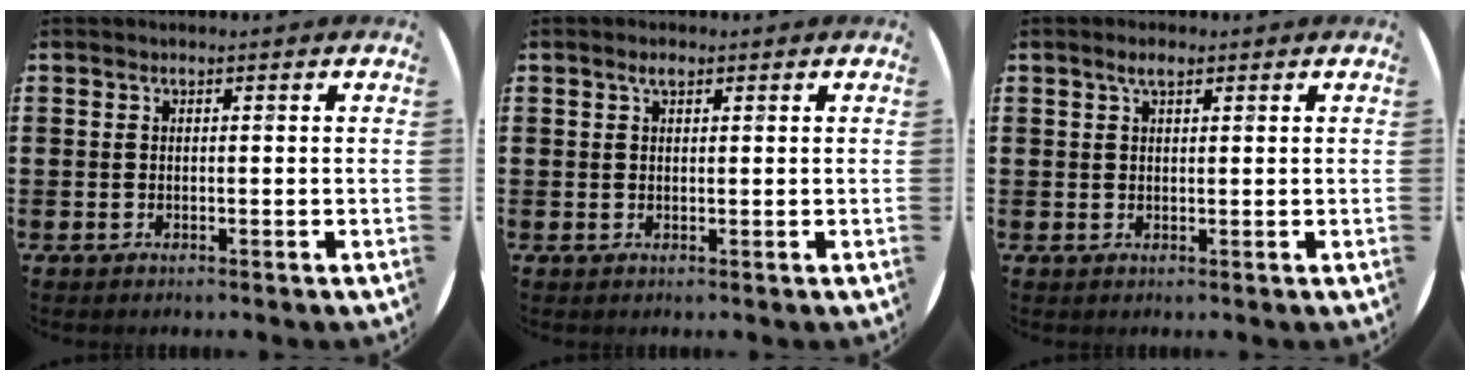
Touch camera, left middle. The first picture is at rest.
{"total": 1.3, "force": [0.9, 0.5, 0.7], "torque": [-0.015, 0.006, 0.014]}
{"total": 2.0, "force": [1.4, 0.7, 1.2], "torque": [-0.026, 0.006, 0.023]}